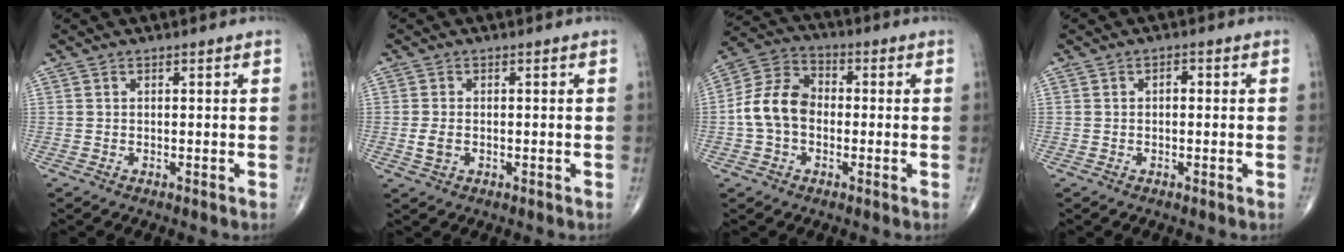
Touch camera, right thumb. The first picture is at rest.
{"total": 2.5, "force": [-0.4, 1.6, 1.8], "torque": [-0.041, 0.002, -0.006]}
{"total": 10.2, "force": [-1.0, 7.5, 6.8], "torque": [-0.123, 0.035, -0.032]}
{"total": 1.4, "force": [0.0, 0.9, 1.1], "torque": [-0.013, 0.006, -0.004]}